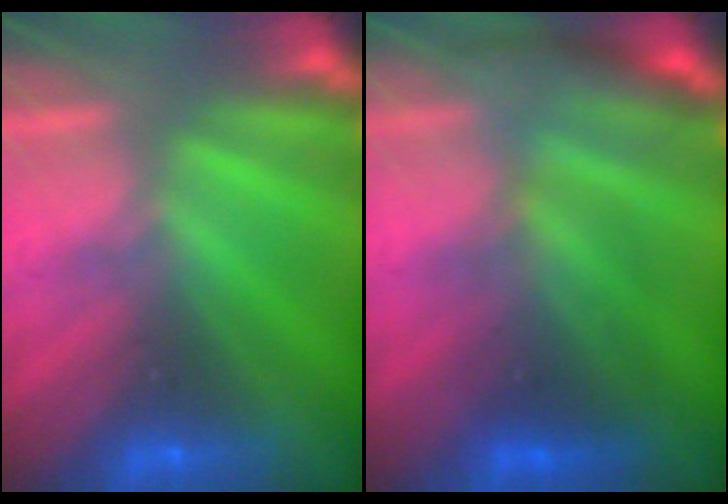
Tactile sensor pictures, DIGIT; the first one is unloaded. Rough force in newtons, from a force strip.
{"total": 2.5}